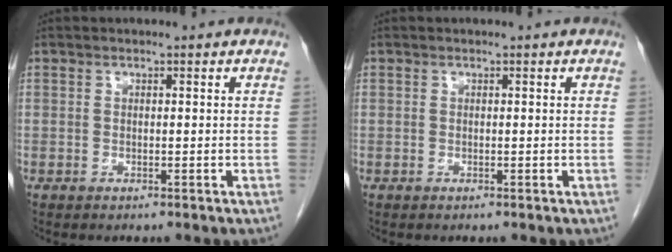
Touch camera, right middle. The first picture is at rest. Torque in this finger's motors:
{"motor_torque": [-0.01, 0.01, 0.00, 0.00]}